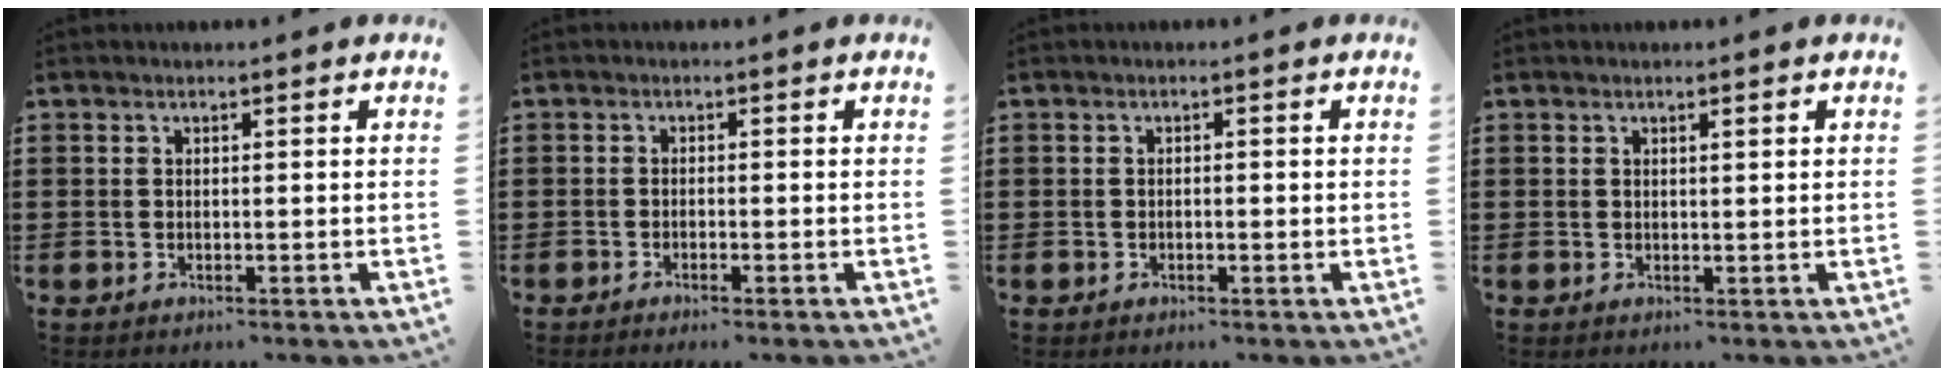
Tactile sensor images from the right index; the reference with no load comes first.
{"total": 1.0, "force": [-0.8, -0.2, 0.5], "torque": [-0.010, -0.004, -0.015]}
{"total": 0.5, "force": [-0.2, 0.3, 0.4], "torque": [-0.010, -0.001, -0.004]}
{"total": 0.9, "force": [0.6, 0.0, 0.7], "torque": [-0.013, 0.001, 0.010]}